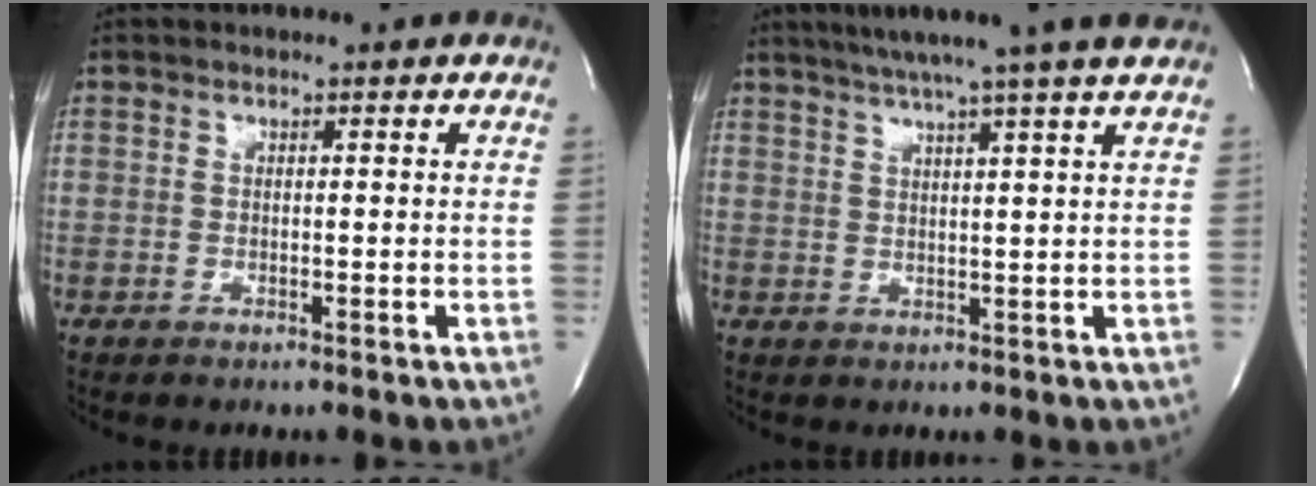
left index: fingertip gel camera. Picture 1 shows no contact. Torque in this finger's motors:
{"motor_torque": [0.38, -0.48, 0.06, 0.08]}